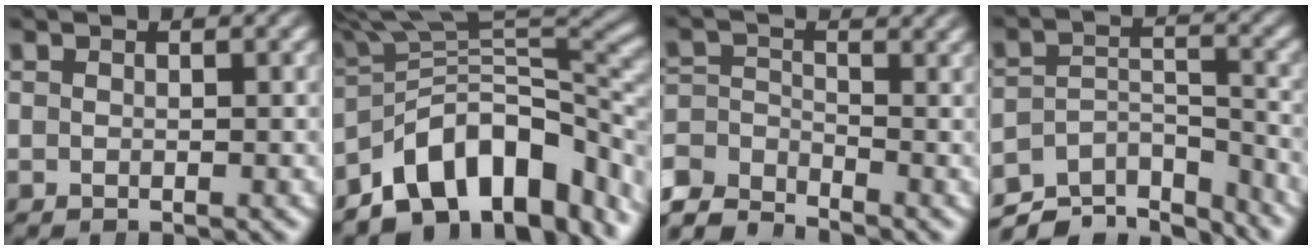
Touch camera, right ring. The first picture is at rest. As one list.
[{"total": 15.7, "force": [-4.8, 9.6, 11.4], "torque": [-0.200, -0.055, -0.051]}, {"total": 4.7, "force": [-2.9, 3.2, 1.8], "torque": [-0.048, -0.032, -0.045]}, {"total": 9.5, "force": [-7.2, 4.6, 4.1], "torque": [-0.072, -0.037, -0.106]}]